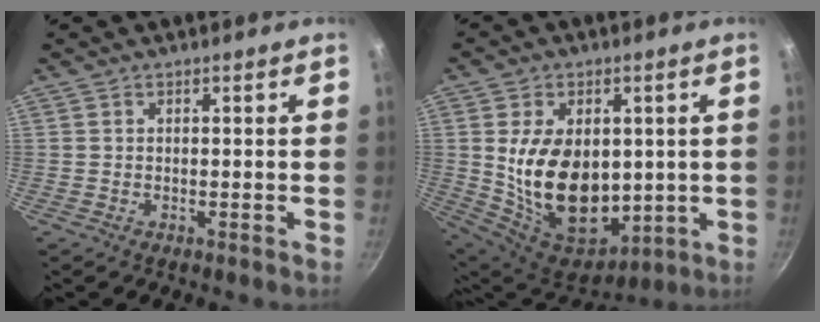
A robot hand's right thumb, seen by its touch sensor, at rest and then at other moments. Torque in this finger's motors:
{"motor_torque": [-1.15, 2.08, 0.24, 0.10, 0.23]}